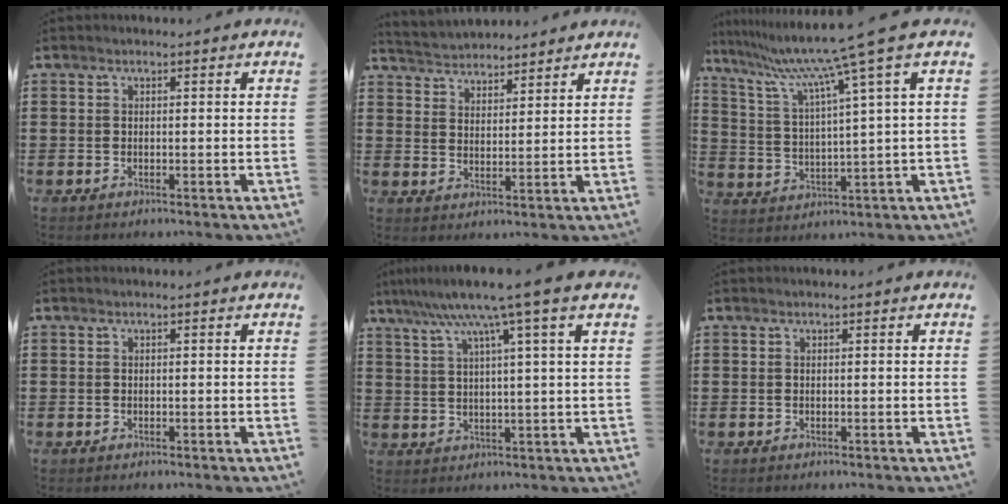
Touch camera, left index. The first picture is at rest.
{"total": 3.6, "force": [3.5, 0.6, -0.4], "torque": [-0.011, -0.014, 0.063]}
{"total": 9.8, "force": [6.7, -1.7, 7.0], "torque": [-0.162, -0.043, 0.100]}
{"total": 0.0}
{"total": 8.7, "force": [5.5, -0.9, 6.7], "torque": [-0.148, -0.018, 0.087]}
{"total": 0.0}